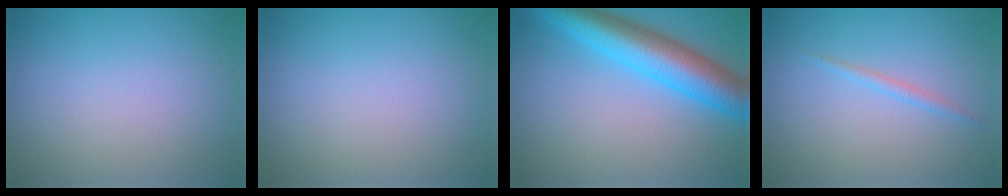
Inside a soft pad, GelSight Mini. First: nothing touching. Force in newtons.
{"total": 0.0}
{"total": 7.8, "press": 7.8, "slide": 0.2}
{"total": 0.9, "press": 0.9, "slide": 0.1}